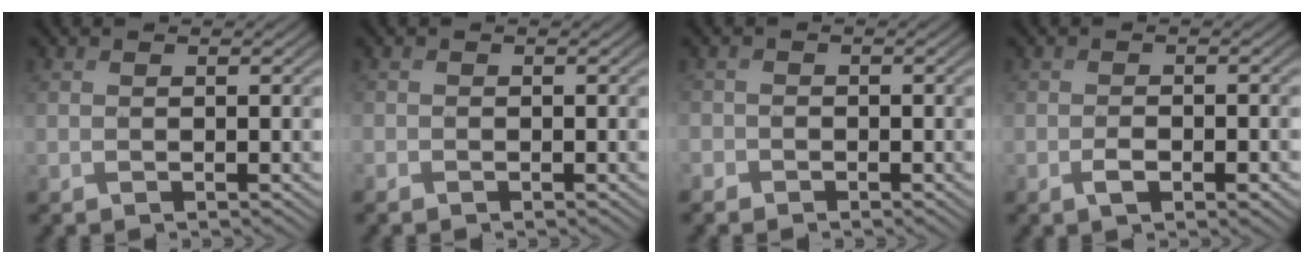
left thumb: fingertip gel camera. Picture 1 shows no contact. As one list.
[{"total": 0.9, "force": [-0.6, 0.7, 0.0], "torque": [0.002, -0.006, -0.017]}, {"total": 1.9, "force": [-1.0, 1.6, -0.1], "torque": [0.007, -0.003, -0.028]}, {"total": 3.2, "force": [-1.5, 1.7, 2.3], "torque": [-0.040, -0.004, -0.025]}]